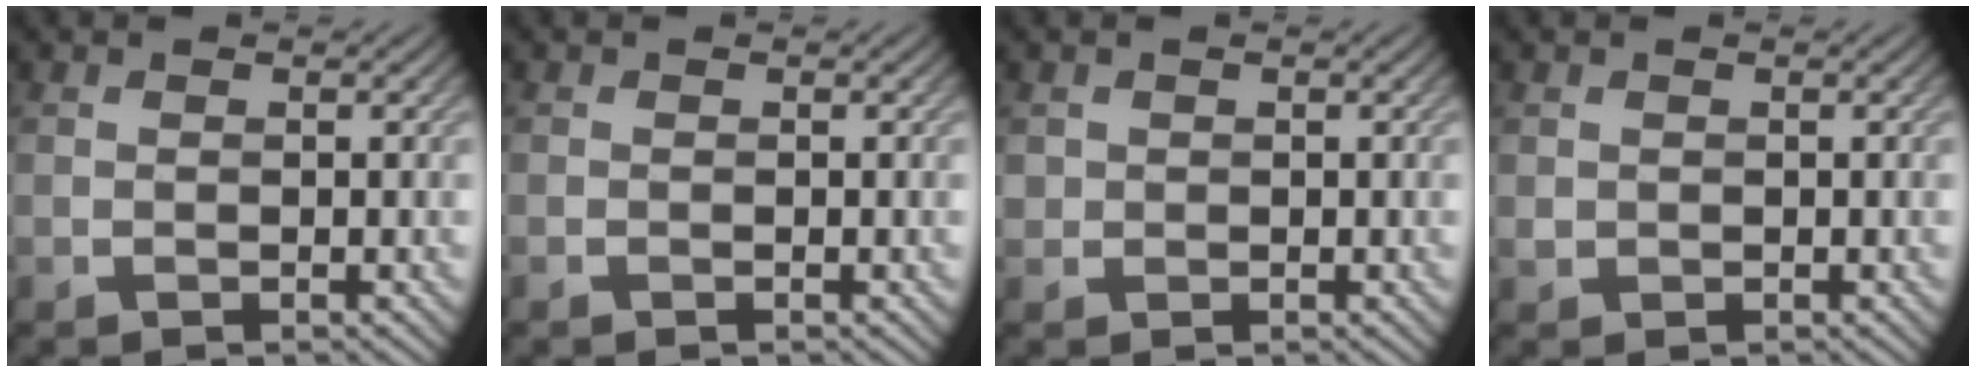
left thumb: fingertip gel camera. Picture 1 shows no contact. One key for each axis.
{"total": 0.0}
{"total": 1.1, "fx": 0.2, "fy": 1.0, "fz": 0.1, "tx": -0.001, "ty": -0.001, "tz": 0.003}
{"total": 0.7, "fx": 0.2, "fy": 0.7, "fz": 0.1, "tx": -0.003, "ty": -0.002, "tz": 0.003}